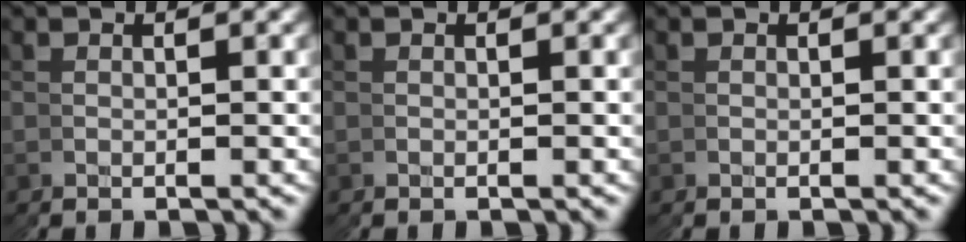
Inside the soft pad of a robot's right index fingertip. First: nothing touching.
{"total": 0.0}
{"total": 0.0}